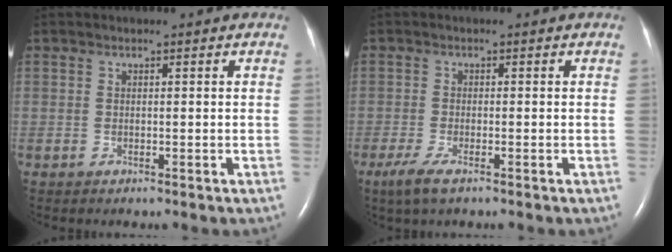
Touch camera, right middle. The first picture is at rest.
{"total": 3.6, "force": [-2.2, 0.7, 2.7], "torque": [-0.065, -0.010, -0.044]}